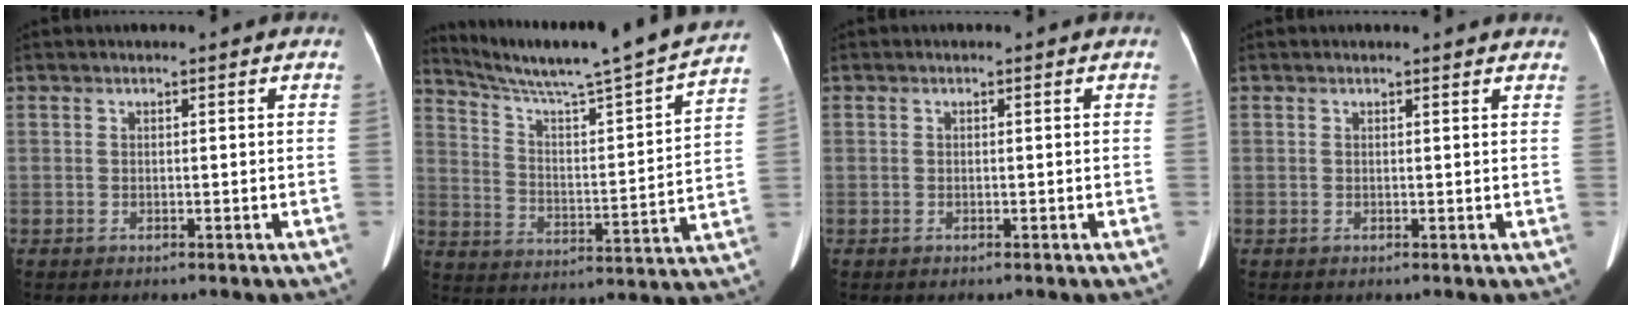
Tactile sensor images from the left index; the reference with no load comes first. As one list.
[{"total": 23.8, "force": [21.4, -0.8, 10.4], "torque": [-0.172, -0.047, 0.301]}, {"total": 0.0}, {"total": 5.6, "force": [5.2, 0.8, 1.7], "torque": [-0.015, 0.012, 0.042]}]